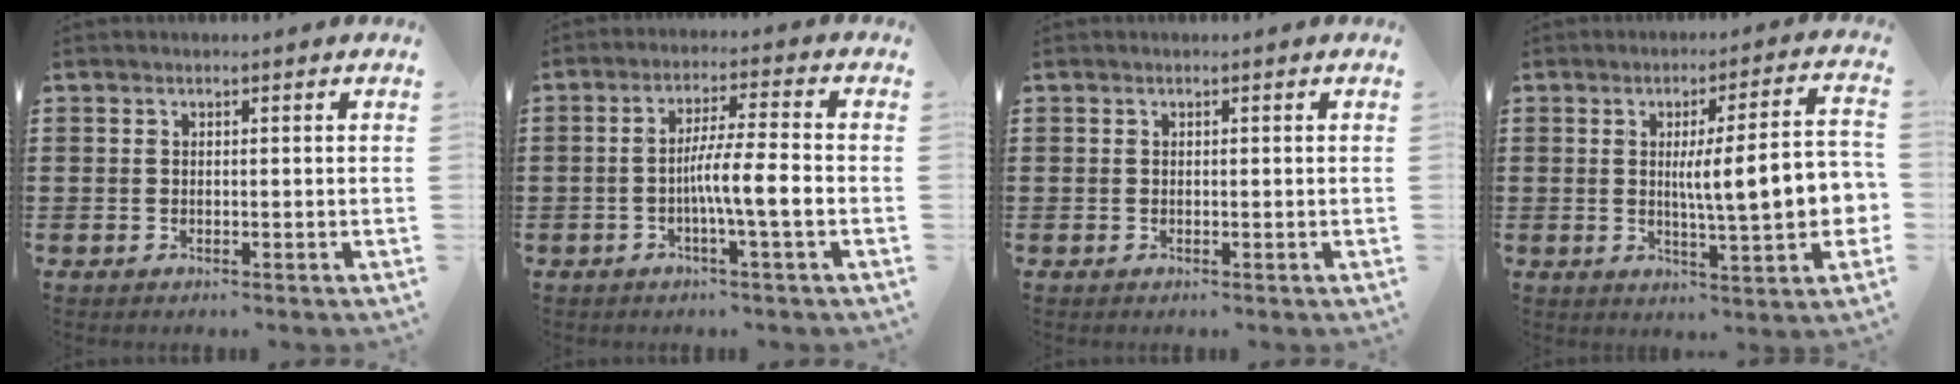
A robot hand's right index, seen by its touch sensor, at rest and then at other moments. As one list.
[{"total": 6.9, "force": [-1.8, 0.2, 6.7], "torque": [-0.115, -0.002, -0.035]}, {"total": 0.0}, {"total": 10.7, "force": [0.1, 1.5, 10.6], "torque": [-0.164, -0.007, -0.008]}]